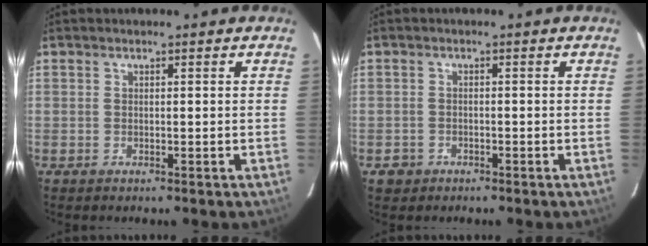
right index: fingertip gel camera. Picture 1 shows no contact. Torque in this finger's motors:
{"motor_torque": [-0.34, 0.00, -1.05, -0.21]}